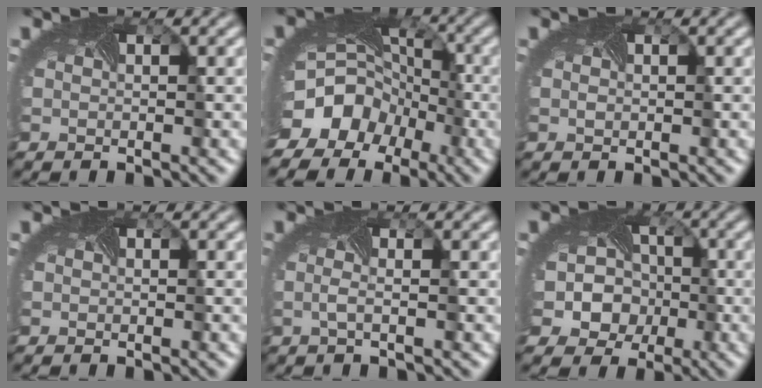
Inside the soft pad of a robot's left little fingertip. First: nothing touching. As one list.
[{"total": 12.1, "force": [-6.1, 9.4, 4.6], "torque": [-0.087, -0.033, -0.101]}, {"total": 0.0}, {"total": 0.0}, {"total": 1.0, "force": [-0.3, -0.4, 0.8], "torque": [-0.024, 0.001, -0.007]}, {"total": 10.3, "force": [-1.6, 9.0, 4.7], "torque": [-0.091, 0.008, -0.059]}]